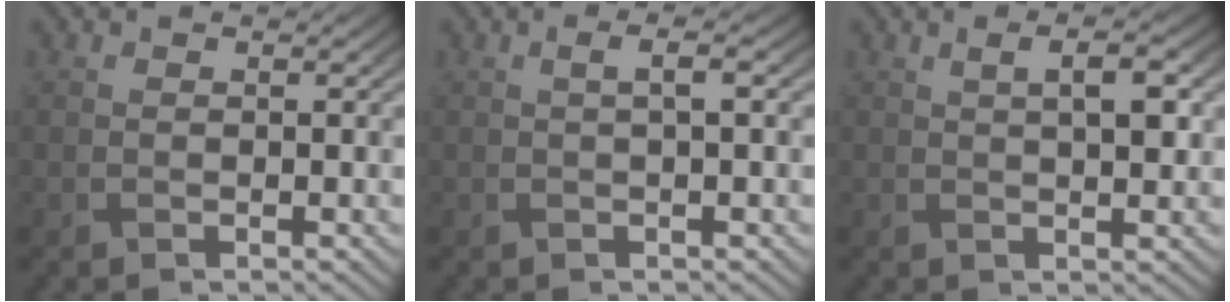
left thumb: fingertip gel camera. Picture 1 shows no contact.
{"total": 1.8, "force": [0.3, 0.3, 1.7], "torque": [-0.032, 0.011, 0.003]}
{"total": 3.7, "force": [1.0, 1.1, 3.3], "torque": [-0.057, 0.002, 0.019]}